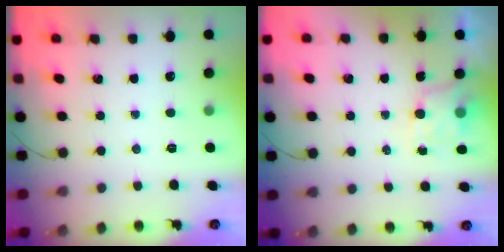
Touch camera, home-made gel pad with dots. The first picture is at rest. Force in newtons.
{"total": 4.9, "press": 4.9, "slide": 0.6}